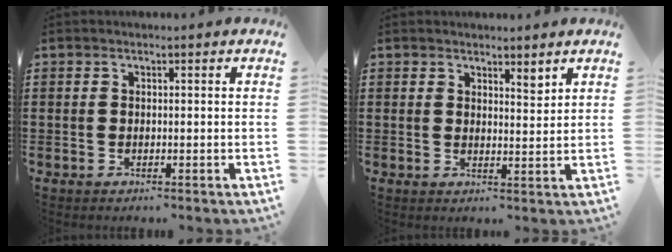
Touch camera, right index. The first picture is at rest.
{"total": 2.4, "force": [2.3, 0.5, 0.7], "torque": [-0.011, -0.001, 0.041]}